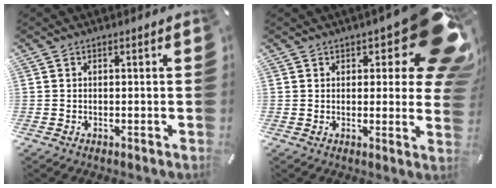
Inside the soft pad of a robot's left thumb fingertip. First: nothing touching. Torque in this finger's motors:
{"motor_torque": [2.07, 2.06, 0.39, -0.17, 0.10]}